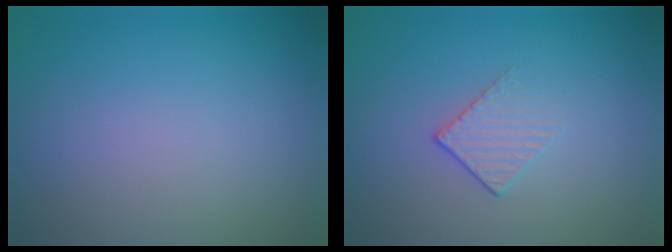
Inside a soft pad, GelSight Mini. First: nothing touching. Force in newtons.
{"total": 1.5, "press": 0.9, "slide": 1.2}